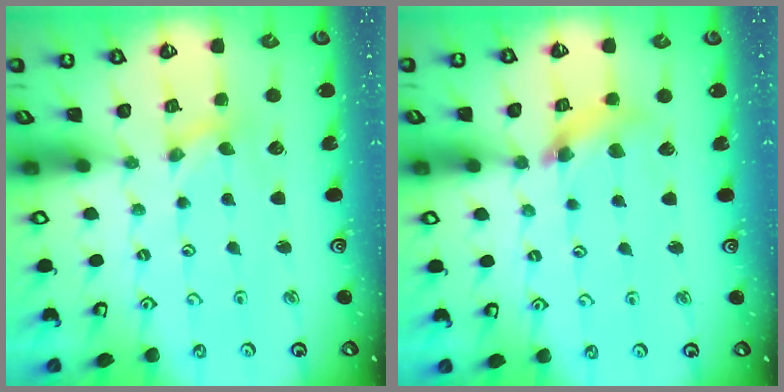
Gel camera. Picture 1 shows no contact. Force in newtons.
{"total": 8.9, "press": 8.8, "slide": 1.1}